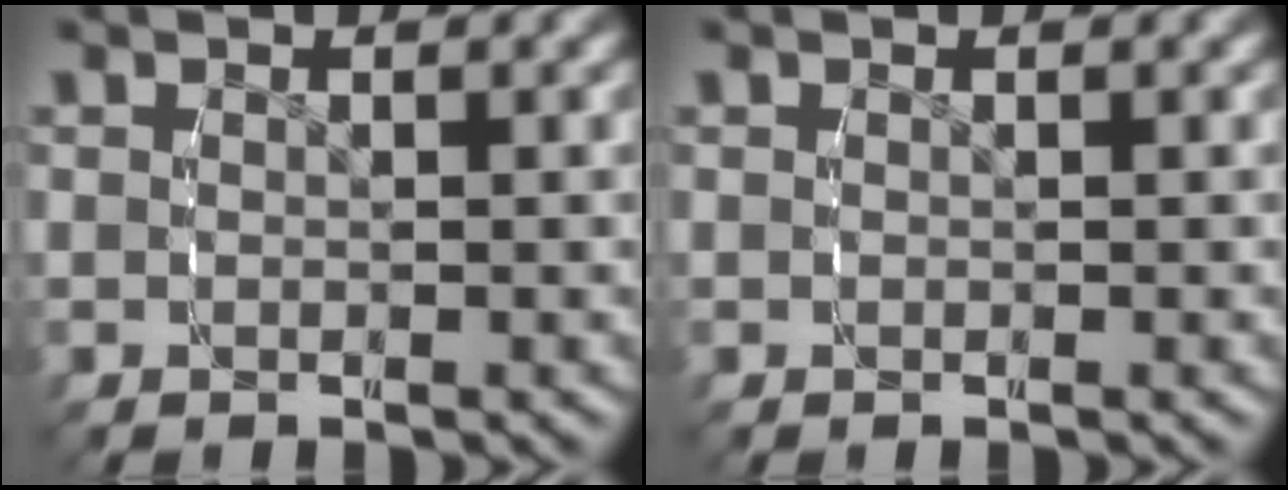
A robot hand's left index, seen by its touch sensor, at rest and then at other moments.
{"total": 0.0}